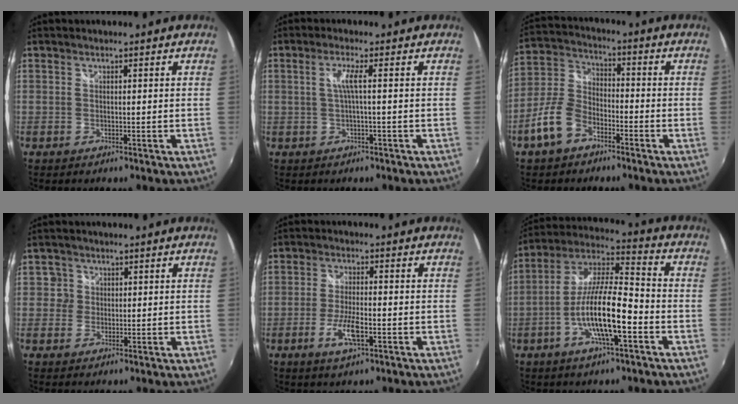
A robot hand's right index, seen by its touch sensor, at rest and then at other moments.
{"total": 2.7, "force": [-0.2, -0.5, 2.6], "torque": [-0.052, 0.001, -0.002]}
{"total": 9.3, "force": [-5.5, 5.6, 5.1], "torque": [-0.120, 0.018, -0.107]}
{"total": 2.4, "force": [0.2, 2.4, 0.0], "torque": [0.010, 0.011, 0.001]}
{"total": 6.0, "force": [-2.5, 1.5, 5.2], "torque": [-0.113, -0.007, -0.049]}
{"total": 14.3, "force": [-5.2, 3.1, 13.0], "torque": [-0.254, -0.003, -0.100]}